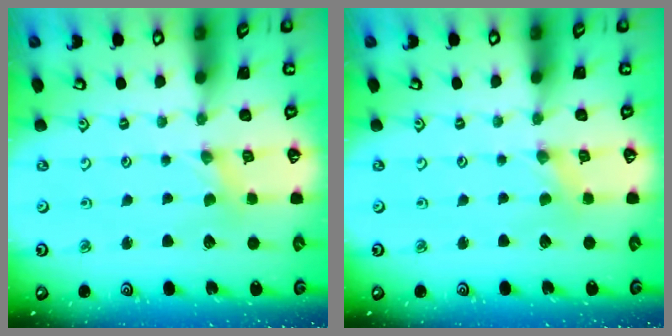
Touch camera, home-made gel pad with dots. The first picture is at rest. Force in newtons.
{"total": 0.0}